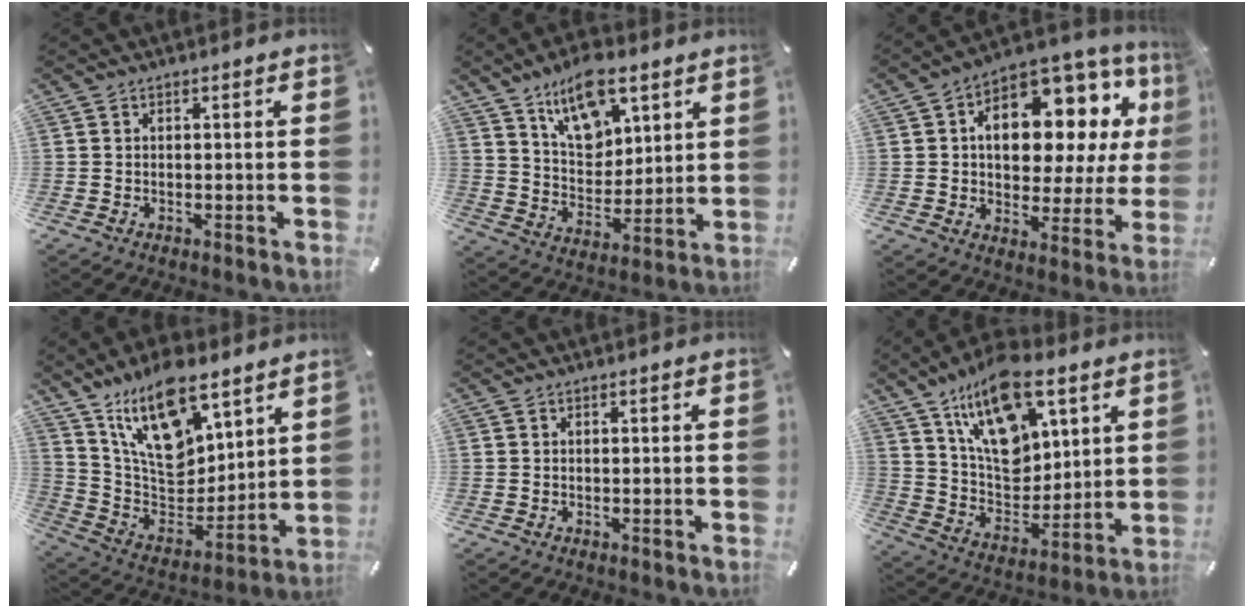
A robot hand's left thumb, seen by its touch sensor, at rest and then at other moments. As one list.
[{"total": 13.3, "force": [8.5, 7.8, 6.7], "torque": [-0.110, -0.042, 0.155]}, {"total": 15.4, "force": [4.6, 10.1, 10.8], "torque": [-0.160, -0.032, 0.079]}, {"total": 18.4, "force": [11.6, 10.0, 10.2], "torque": [-0.193, -0.072, 0.208]}, {"total": 0.0}, {"total": 17.9, "force": [10.2, 10.5, 10.2], "torque": [-0.177, -0.056, 0.184]}]